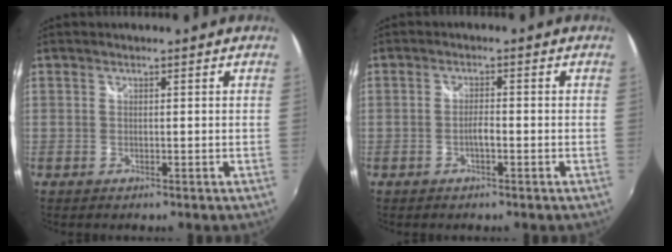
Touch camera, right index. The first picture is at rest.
{"total": 2.0, "force": [-0.9, 0.3, 1.8], "torque": [-0.034, 0.003, -0.017]}